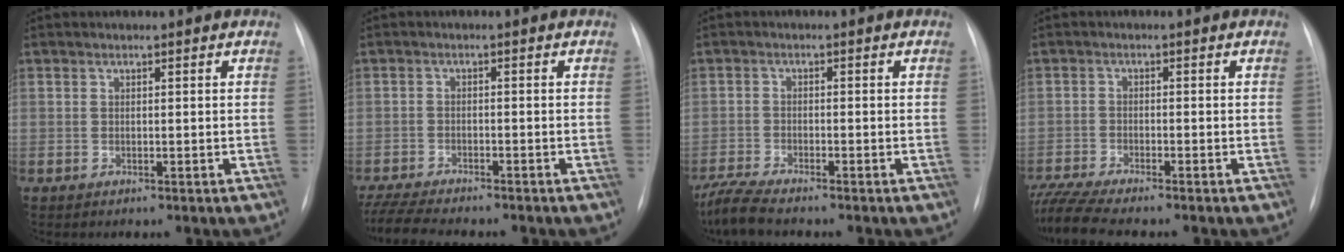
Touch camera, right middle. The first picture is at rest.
{"total": 10.4, "force": [-9.2, 1.5, 4.6], "torque": [-0.077, -0.015, -0.144]}
{"total": 5.1, "force": [-4.5, -0.2, 2.2], "torque": [-0.047, -0.019, -0.086]}
{"total": 7.6, "force": [-6.8, -0.5, 3.2], "torque": [-0.060, -0.017, -0.120]}